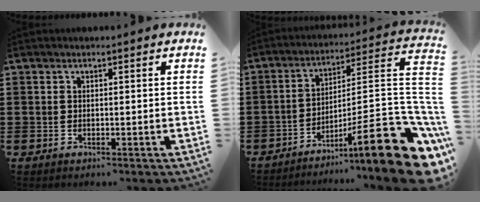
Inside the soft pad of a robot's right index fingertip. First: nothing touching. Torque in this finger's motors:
{"motor_torque": [2.06, -0.08, 1.05, 0.13]}